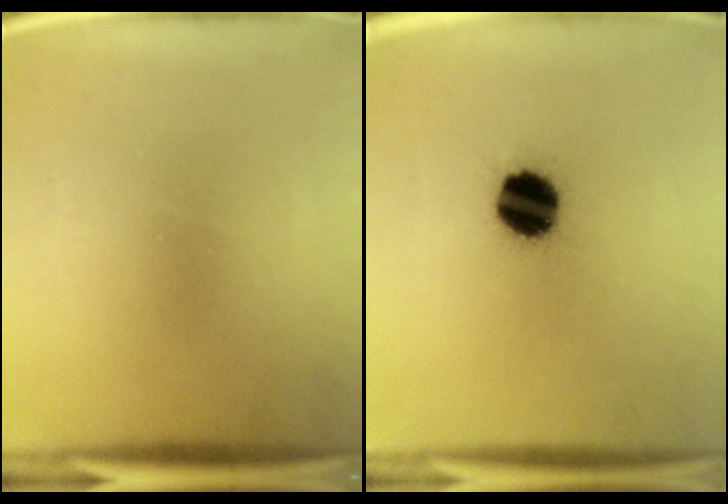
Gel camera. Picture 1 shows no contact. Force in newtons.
{"total": 12.0}